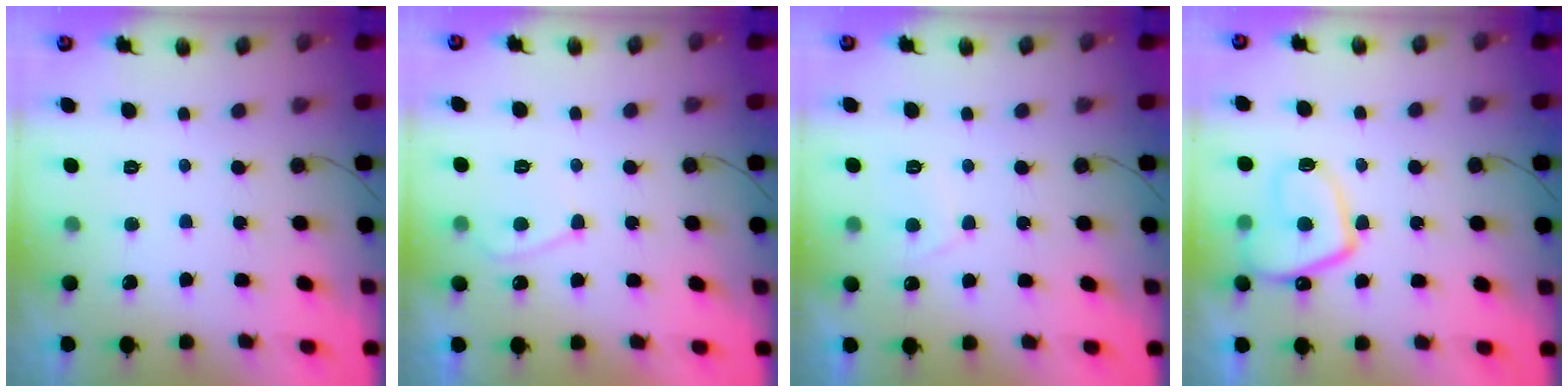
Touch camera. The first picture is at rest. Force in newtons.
{"total": 4.6, "press": 4.6, "slide": 0.5}
{"total": 2.9, "press": 2.9, "slide": 0.5}
{"total": 11.6, "press": 11.5, "slide": 1.4}